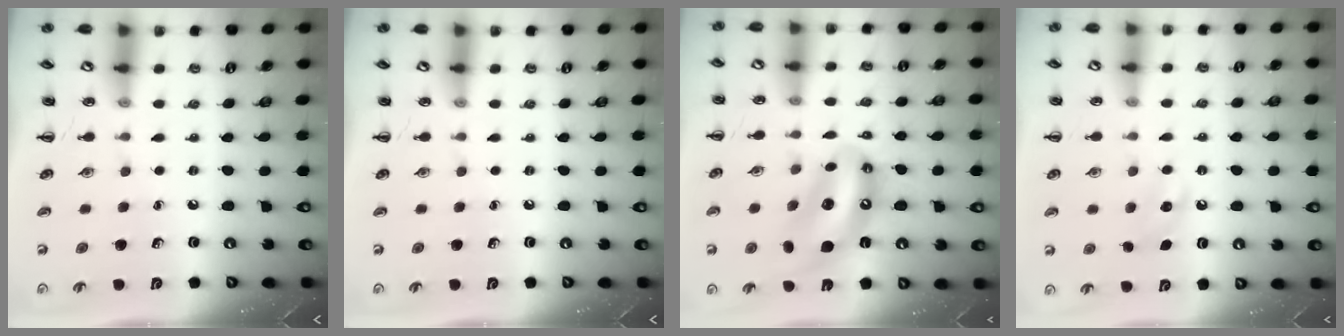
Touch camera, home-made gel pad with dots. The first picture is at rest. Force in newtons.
{"total": 0.0}
{"total": 13.0, "press": 12.4, "slide": 3.9}
{"total": 6.4, "press": 6.2, "slide": 1.6}